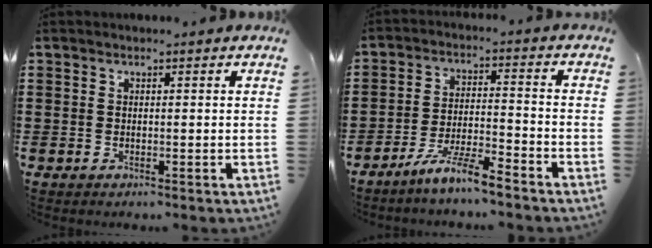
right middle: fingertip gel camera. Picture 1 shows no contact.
{"total": 6.9, "force": [-5.9, 0.0, 3.5], "torque": [-0.077, -0.009, -0.113]}